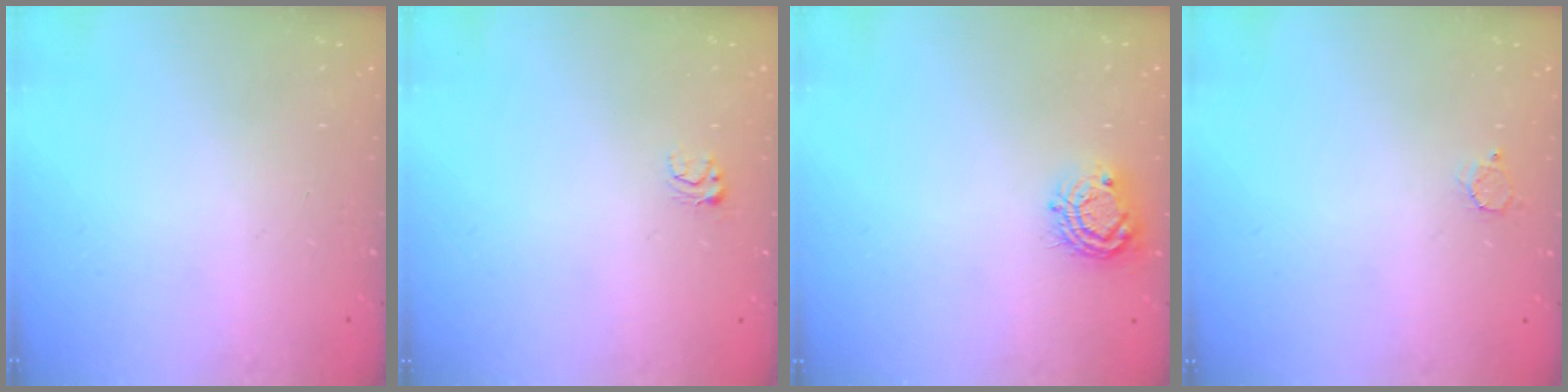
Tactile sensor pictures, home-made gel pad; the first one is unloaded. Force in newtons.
{"total": 3.4, "press": 3.4, "slide": 0.3}
{"total": 8.5, "press": 8.5, "slide": 0.6}
{"total": 2.1, "press": 2.1, "slide": 0.2}